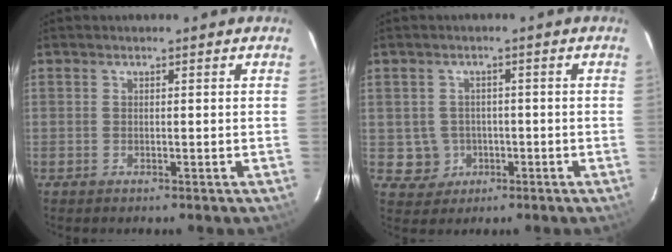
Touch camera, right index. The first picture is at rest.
{"total": 4.8, "force": [-0.9, 4.7, 0.3], "torque": [-0.017, 0.017, -0.003]}